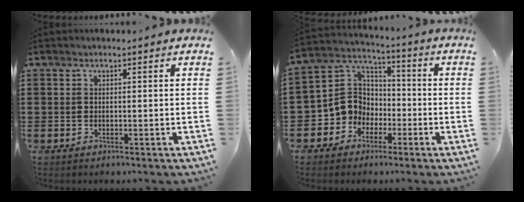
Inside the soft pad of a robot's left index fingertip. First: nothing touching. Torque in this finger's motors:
{"motor_torque": [1.37, 0.77, 0.25, 0.07]}